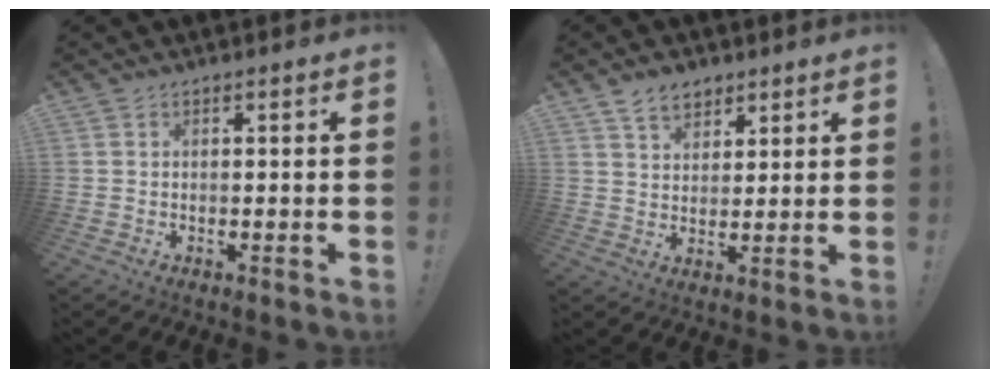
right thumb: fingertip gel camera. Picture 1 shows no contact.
{"total": 6.8, "force": [4.6, 4.4, 2.3], "torque": [-0.038, -0.020, 0.087]}